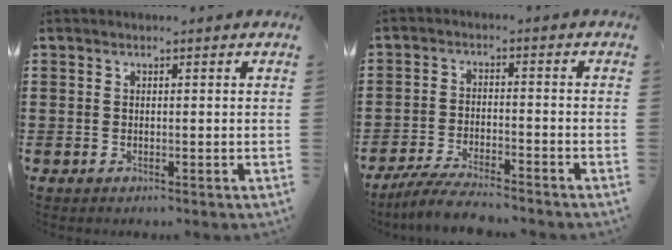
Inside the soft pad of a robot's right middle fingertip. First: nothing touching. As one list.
[{"total": 5.3, "force": [-4.8, 0.2, 2.1], "torque": [-0.049, -0.010, -0.094]}]